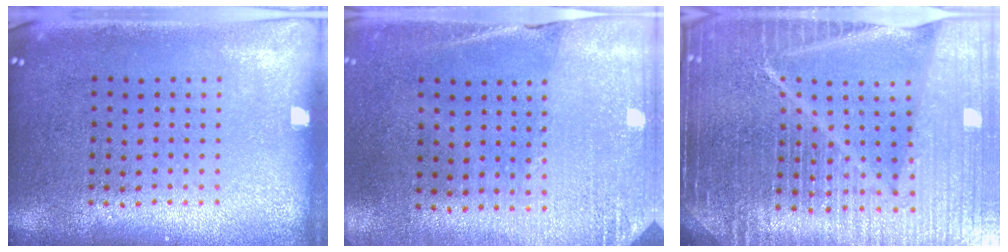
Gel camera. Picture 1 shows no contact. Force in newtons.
{"total": 2.6, "press": 2.3, "slide": 1.1}
{"total": 7.1, "press": 6.0, "slide": 3.7}